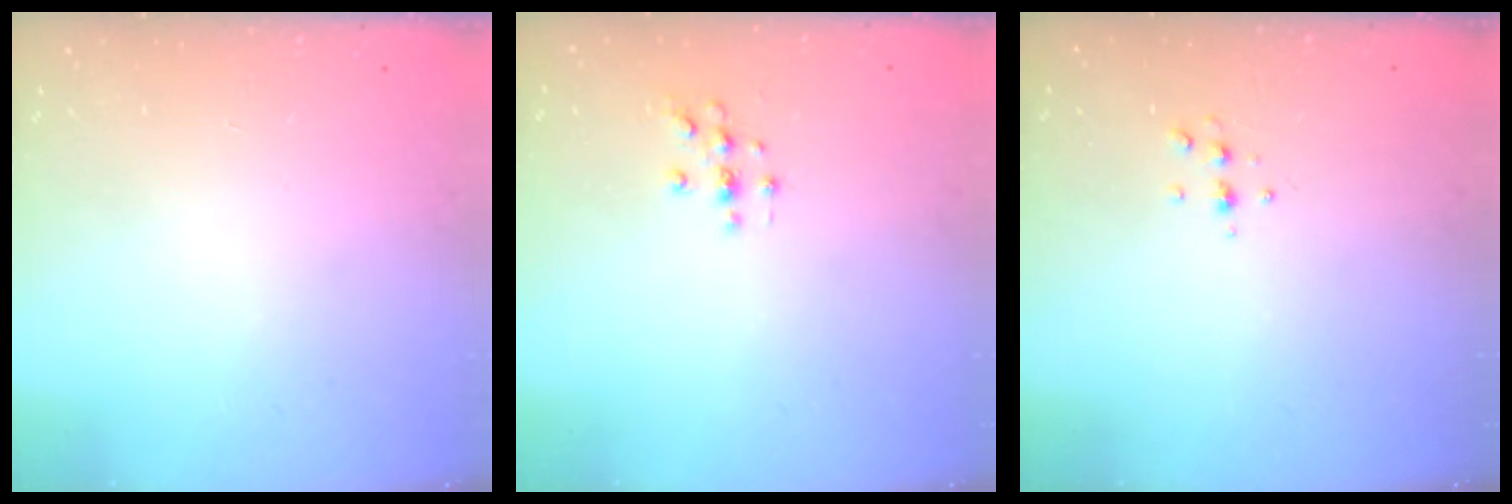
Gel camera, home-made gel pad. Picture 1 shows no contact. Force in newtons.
{"total": 2.0, "press": 2.0, "slide": 0.2}
{"total": 4.7, "press": 4.6, "slide": 1.0}